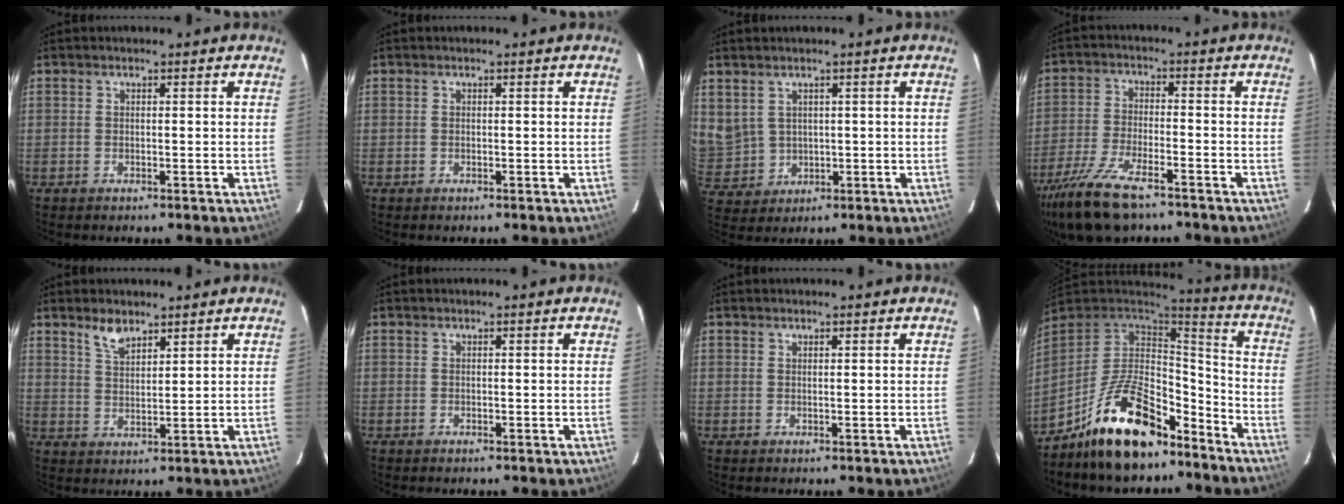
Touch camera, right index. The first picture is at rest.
{"total": 0.0}
{"total": 8.3, "force": [3.3, 7.0, 2.9], "torque": [-0.075, 0.011, 0.095]}
{"total": 14.5, "force": [-10.9, 4.6, 8.4], "torque": [-0.195, -0.035, -0.203]}
{"total": 4.4, "force": [3.4, 1.6, 2.3], "torque": [-0.041, 0.003, 0.064]}
{"total": 0.0}
{"total": 0.6, "force": [0.4, 0.5, 0.0], "torque": [0.001, 0.002, 0.006]}
{"total": 19.8, "force": [-13.3, 8.6, 11.8], "torque": [-0.231, 0.017, -0.216]}